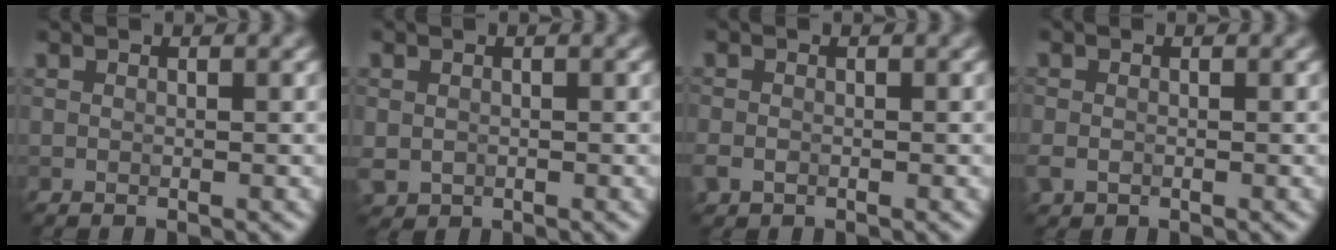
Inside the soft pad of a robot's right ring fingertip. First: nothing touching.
{"total": 1.4, "force": [-0.6, -0.5, -1.1], "torque": [-0.015, -0.014, 0.030]}
{"total": 1.8, "force": [-1.5, -0.7, -0.8], "torque": [-0.018, -0.013, 0.011]}
{"total": 1.5, "force": [-1.2, -0.7, -0.7], "torque": [-0.018, -0.017, 0.016]}